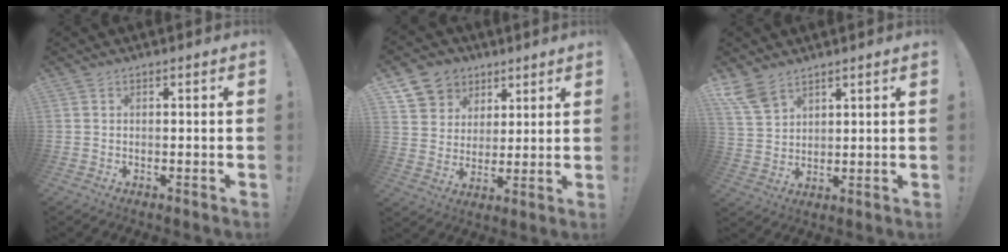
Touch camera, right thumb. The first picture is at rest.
{"total": 9.8, "force": [5.3, 8.0, 2.0], "torque": [-0.024, -0.038, 0.106]}
{"total": 7.9, "force": [5.7, 4.2, 3.5], "torque": [-0.070, -0.027, 0.117]}